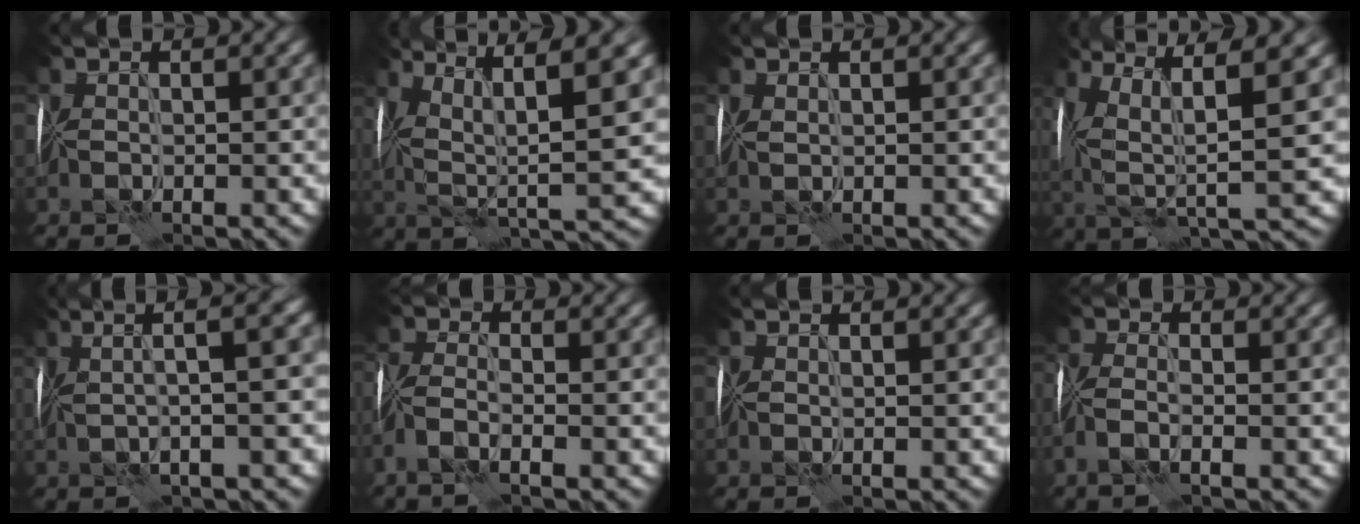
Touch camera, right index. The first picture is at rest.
{"total": 9.0, "force": [3.1, 2.1, 8.1], "torque": [-0.156, 0.011, 0.057]}
{"total": 0.7, "force": [0.6, -0.1, 0.3], "torque": [-0.012, 0.006, 0.012]}
{"total": 9.3, "force": [2.5, 2.6, 8.6], "torque": [-0.182, 0.008, 0.047]}
{"total": 7.1, "force": [1.8, 1.8, 6.6], "torque": [-0.074, 0.030, 0.010]}
{"total": 2.9, "force": [-2.0, 0.4, 2.0], "torque": [-0.054, -0.002, -0.054]}
{"total": 0.7, "force": [0.7, -0.1, 0.2], "torque": [-0.004, 0.006, 0.009]}
{"total": 2.2, "force": [-1.5, 0.2, 1.6], "torque": [-0.047, -0.003, -0.042]}